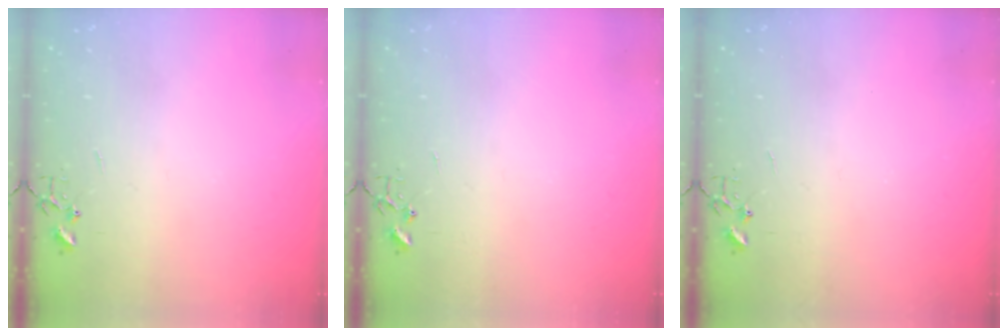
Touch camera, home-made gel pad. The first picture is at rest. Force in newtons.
{"total": 0.0}
{"total": 0.0}